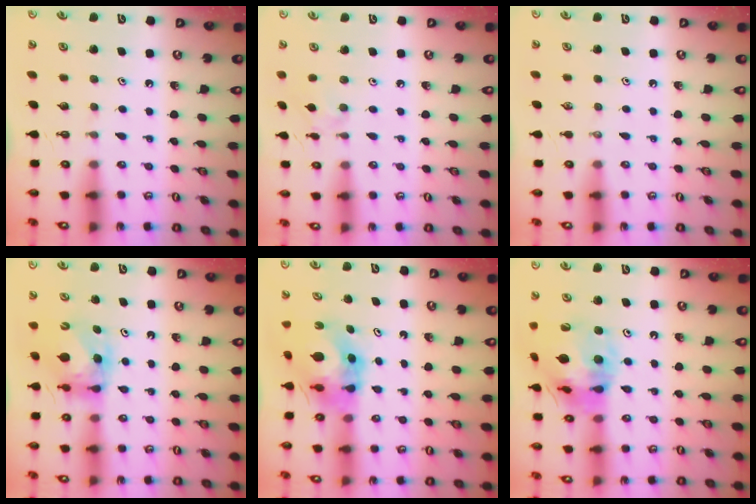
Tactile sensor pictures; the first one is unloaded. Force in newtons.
{"total": 6.5, "press": 6.4, "slide": 0.9}
{"total": 0.0}
{"total": 6.3, "press": 6.3, "slide": 0.3}
{"total": 8.1, "press": 8.1, "slide": 0.9}
{"total": 19.2, "press": 19.1, "slide": 2.2}